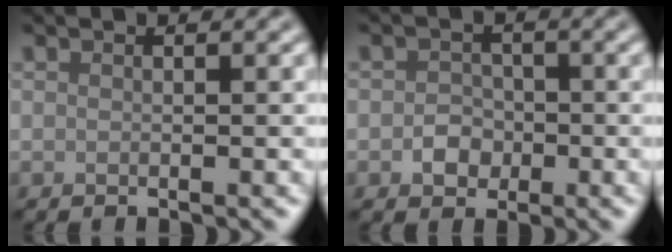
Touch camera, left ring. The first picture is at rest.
{"total": 2.0, "force": [-0.6, 1.8, 0.8], "torque": [-0.006, 0.000, -0.014]}